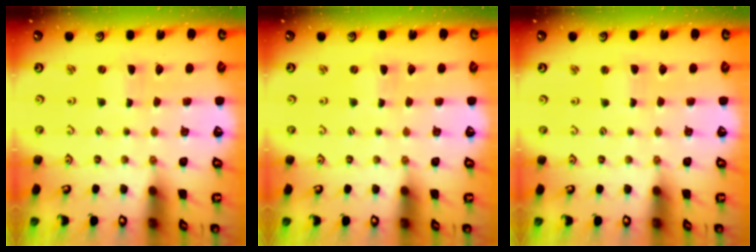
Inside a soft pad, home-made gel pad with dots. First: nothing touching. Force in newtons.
{"total": 0.0}
{"total": 1.0, "press": 1.0, "slide": 0.0}